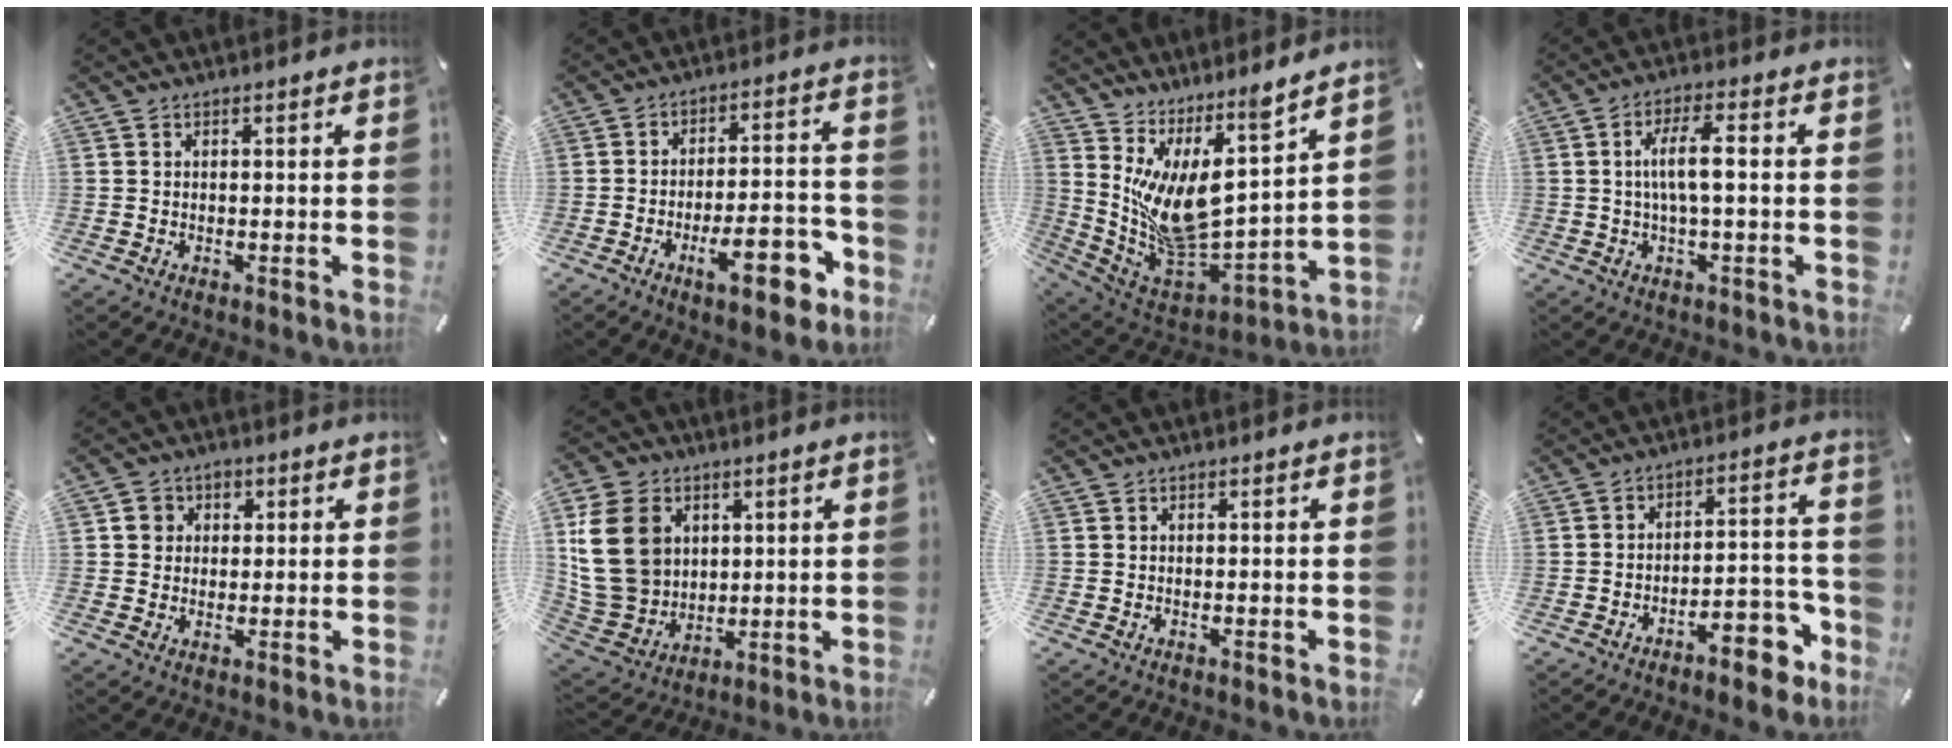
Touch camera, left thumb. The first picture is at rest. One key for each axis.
{"total": 13.8, "fx": -6.4, "fy": 4.7, "fz": 11.3, "tx": -0.159, "ty": 0.027, "tz": -0.099}
{"total": 11.7, "fx": 5.2, "fy": 5.2, "fz": 9.1, "tx": -0.199, "ty": -0.093, "tz": 0.086}
{"total": 7.2, "fx": 0.2, "fy": 1.6, "fz": 7.0, "tx": -0.136, "ty": 0.006, "tz": -0.003}
{"total": 4.5, "fx": 0.6, "fy": 4.3, "fz": 1.1, "tx": -0.007, "ty": 0.005, "tz": 0.005}
{"total": 17.5, "fx": 4.7, "fy": 14.3, "fz": 8.9, "tx": -0.210, "ty": -0.017, "tz": 0.089}
{"total": 0.0}
{"total": 11.3, "fx": -7.4, "fy": 4.7, "fz": 7.1, "tx": -0.066, "ty": 0.045, "tz": -0.129}